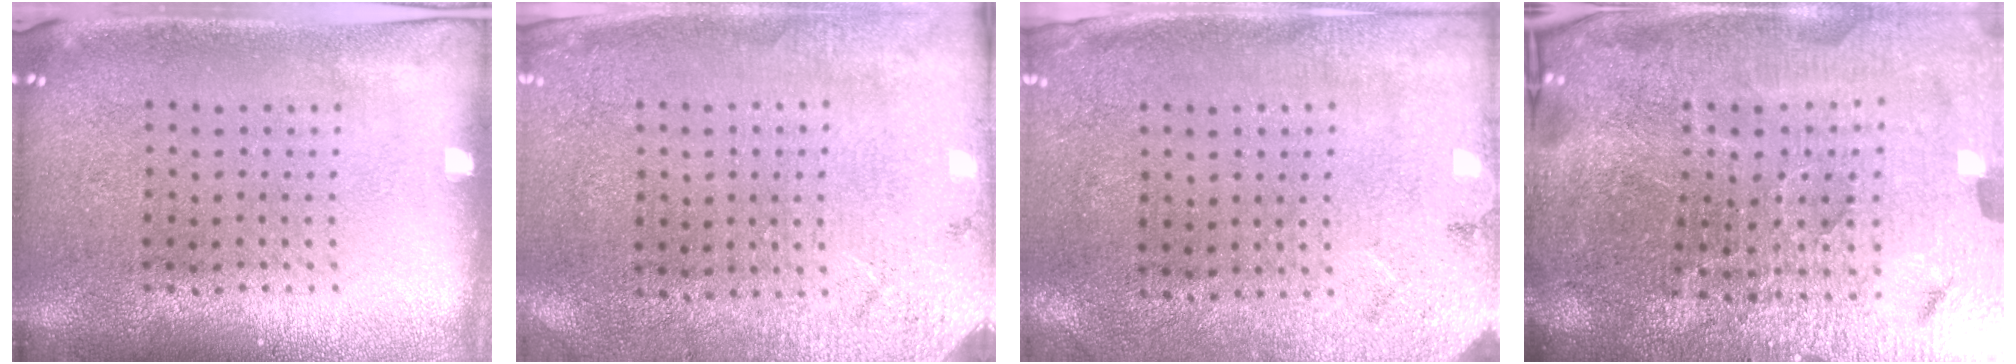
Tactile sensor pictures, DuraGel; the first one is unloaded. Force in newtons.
{"total": 2.6, "press": 2.3, "slide": 1.0}
{"total": 2.7, "press": 2.2, "slide": 1.6}
{"total": 5.9, "press": 5.3, "slide": 2.4}